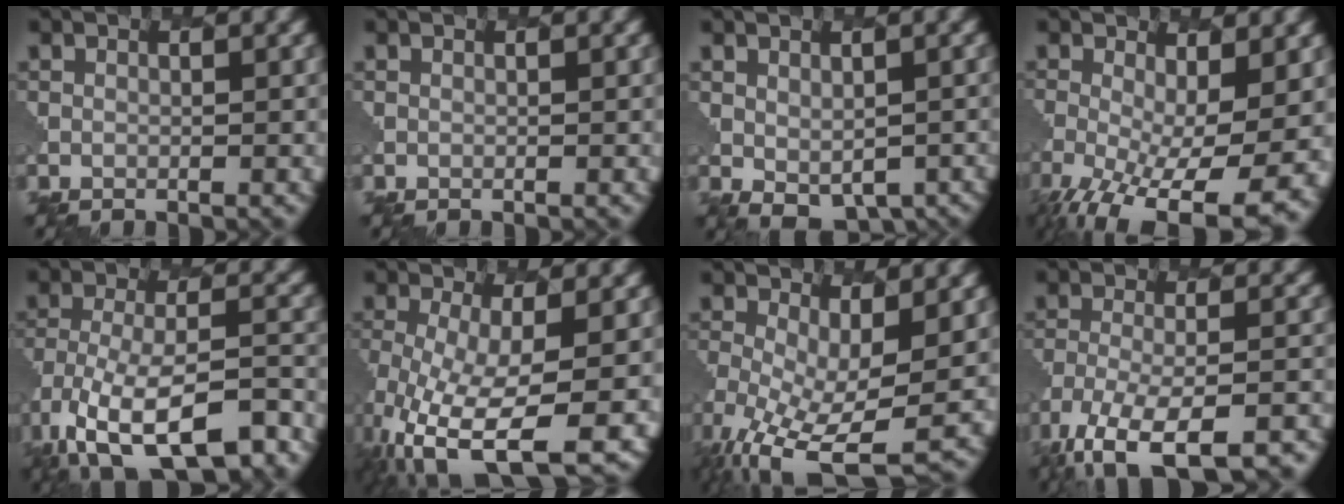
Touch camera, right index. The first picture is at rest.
{"total": 0.0}
{"total": 3.4, "force": [-0.2, 2.4, 2.4], "torque": [-0.038, -0.017, 0.008]}
{"total": 11.5, "force": [-3.9, 5.0, 9.6], "torque": [-0.179, -0.036, -0.052]}
{"total": 14.0, "force": [-8.8, 6.1, 9.0], "torque": [-0.179, -0.021, -0.125]}
{"total": 11.7, "force": [-4.5, 4.7, 9.7], "torque": [-0.194, -0.035, -0.067]}
{"total": 9.3, "force": [-3.0, 4.1, 7.8], "torque": [-0.163, -0.028, -0.047]}
{"total": 12.7, "force": [-9.7, 4.3, 7.0], "torque": [-0.134, -0.030, -0.139]}